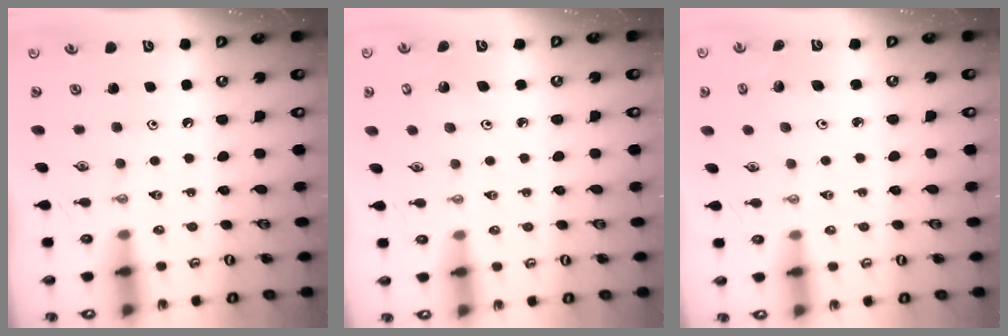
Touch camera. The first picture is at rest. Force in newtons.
{"total": 2.8, "press": 2.8, "slide": 0.3}
{"total": 1.4, "press": 1.4, "slide": 0.1}